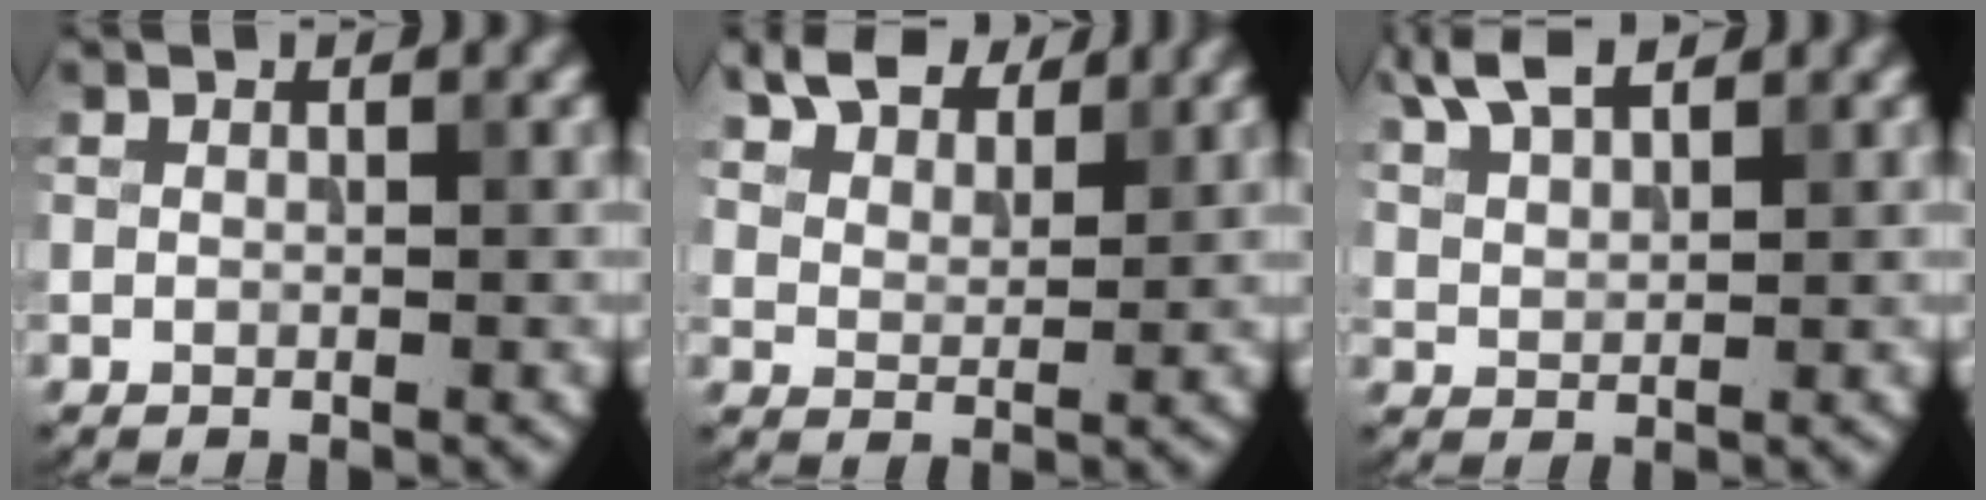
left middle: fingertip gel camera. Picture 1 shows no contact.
{"total": 5.9, "force": [4.9, 2.5, 2.3], "torque": [-0.053, -0.006, 0.097]}
{"total": 4.2, "force": [3.2, 1.3, 2.4], "torque": [-0.055, 0.013, 0.063]}